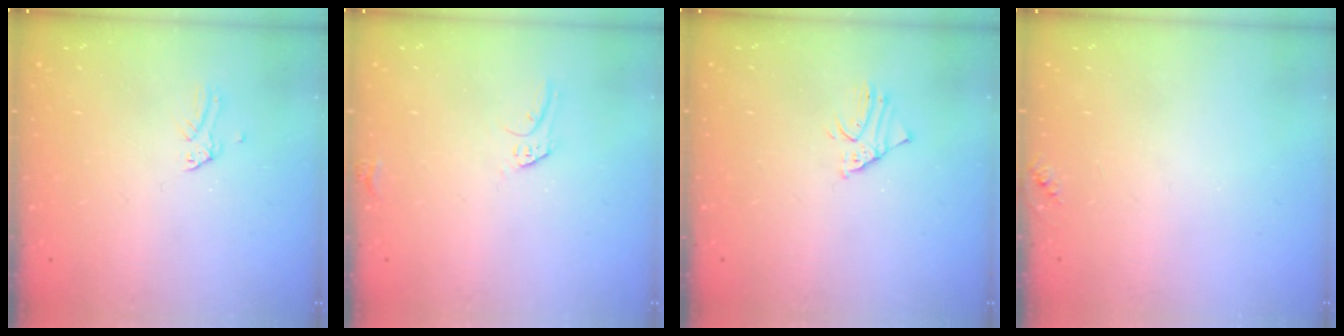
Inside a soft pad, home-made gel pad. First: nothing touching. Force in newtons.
{"total": 6.5, "press": 6.5, "slide": 0.4}
{"total": 1.5, "press": 1.5, "slide": 0.1}
{"total": 3.5, "press": 3.5, "slide": 0.5}